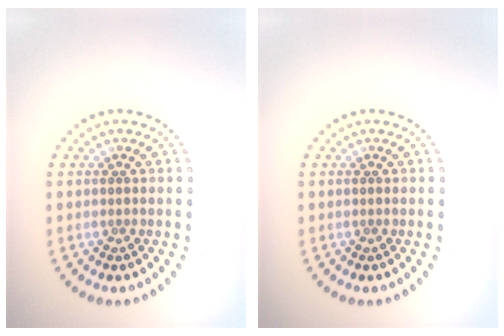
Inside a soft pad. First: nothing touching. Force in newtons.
{"total": 0.0}